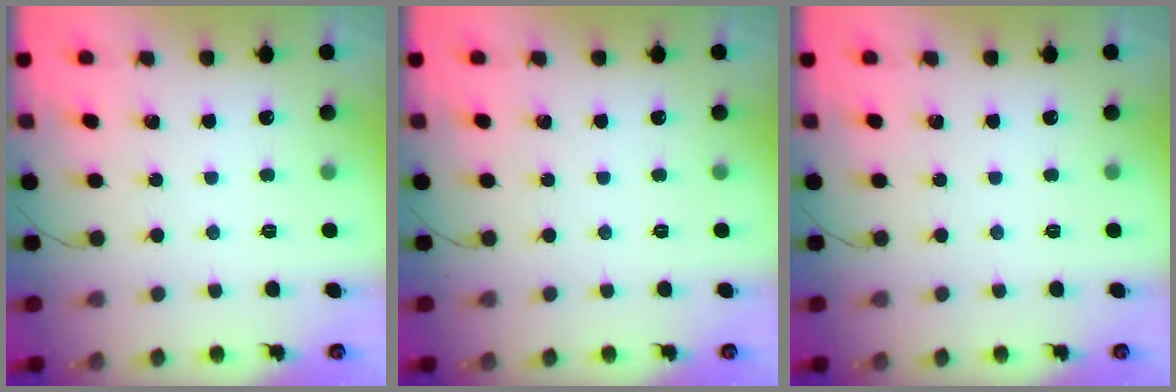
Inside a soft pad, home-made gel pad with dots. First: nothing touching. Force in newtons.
{"total": 0.0}
{"total": 0.0}